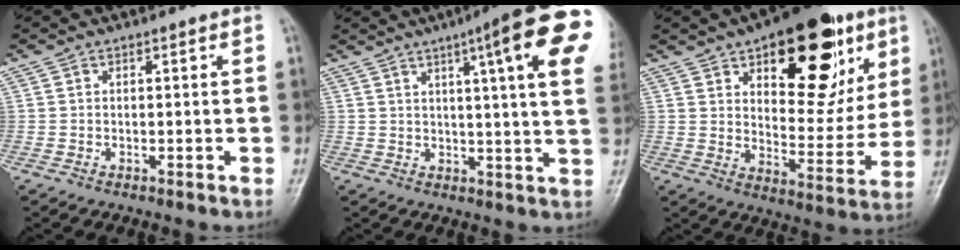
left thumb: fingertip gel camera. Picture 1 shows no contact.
{"total": 18.9, "force": [7.8, 2.2, 17.1], "torque": [-0.217, -0.013, 0.086]}
{"total": 22.9, "force": [11.0, 10.9, 16.9], "torque": [-0.181, -0.034, 0.164]}